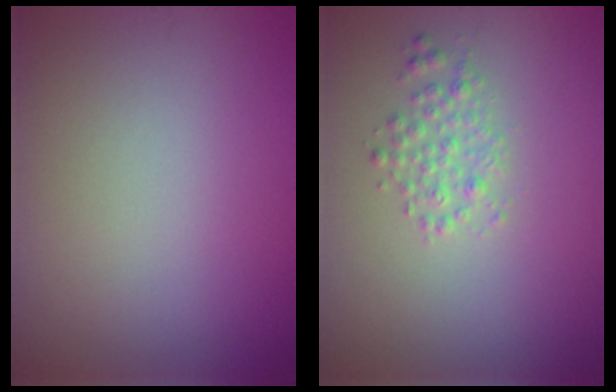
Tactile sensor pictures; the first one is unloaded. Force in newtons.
{"total": 1.8, "press": 1.8, "slide": 0.1}